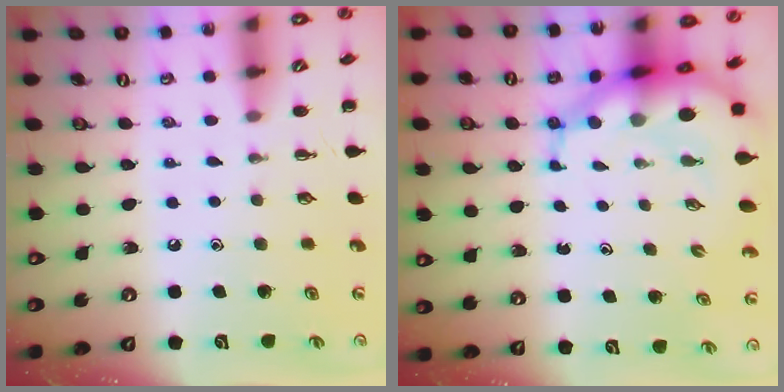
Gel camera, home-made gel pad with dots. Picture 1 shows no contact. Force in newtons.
{"total": 10.7, "press": 10.3, "slide": 2.9}